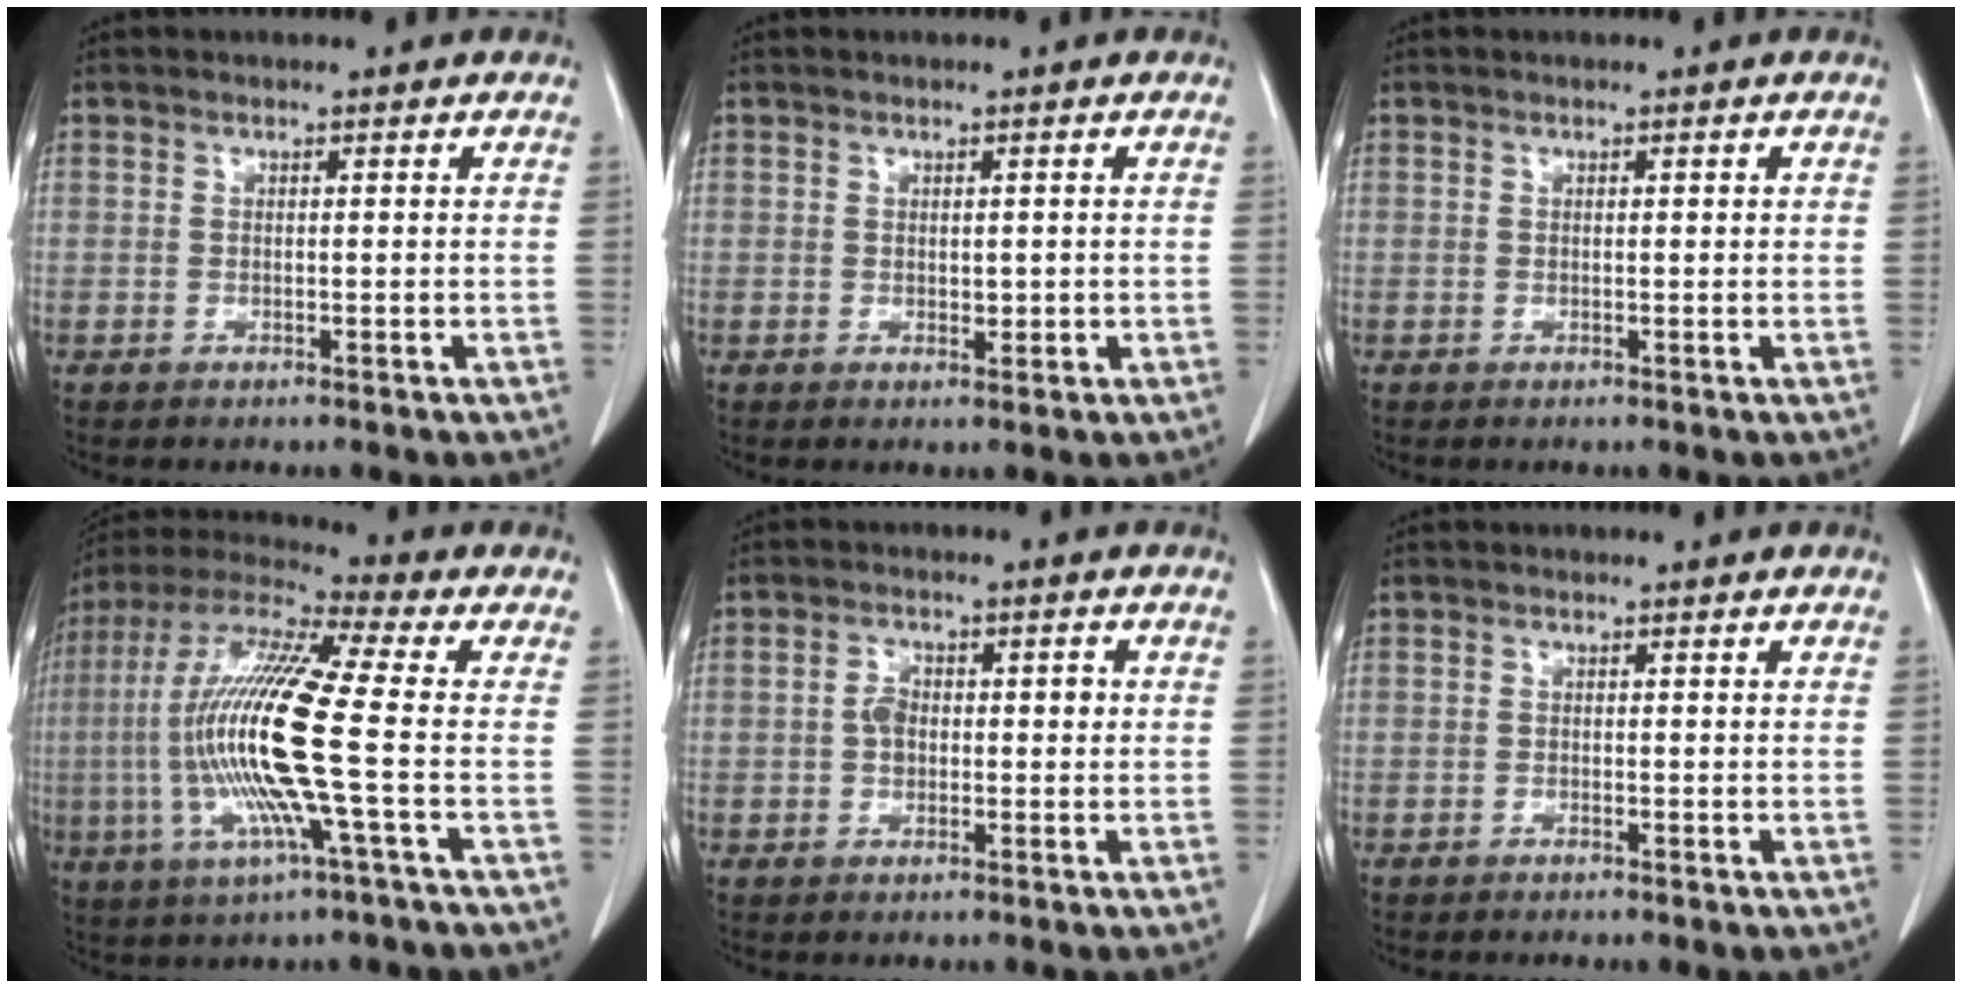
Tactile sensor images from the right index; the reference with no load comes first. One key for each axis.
{"total": 1.3, "fx": 0.2, "fy": 0.8, "fz": 1.0, "tx": -0.009, "ty": -0.001, "tz": 0.009}
{"total": 0.6, "fx": 0.2, "fy": 0.2, "fz": 0.6, "tx": -0.009, "ty": 0.001, "tz": 0.002}
{"total": 17.3, "fx": -2.3, "fy": 0.4, "fz": 17.1, "tx": -0.358, "ty": -0.005, "tz": -0.054}
{"total": 3.3, "fx": 0.1, "fy": 2.1, "fz": 2.5, "tx": -0.040, "ty": 0.018, "tz": 0.002}
{"total": 0.0}